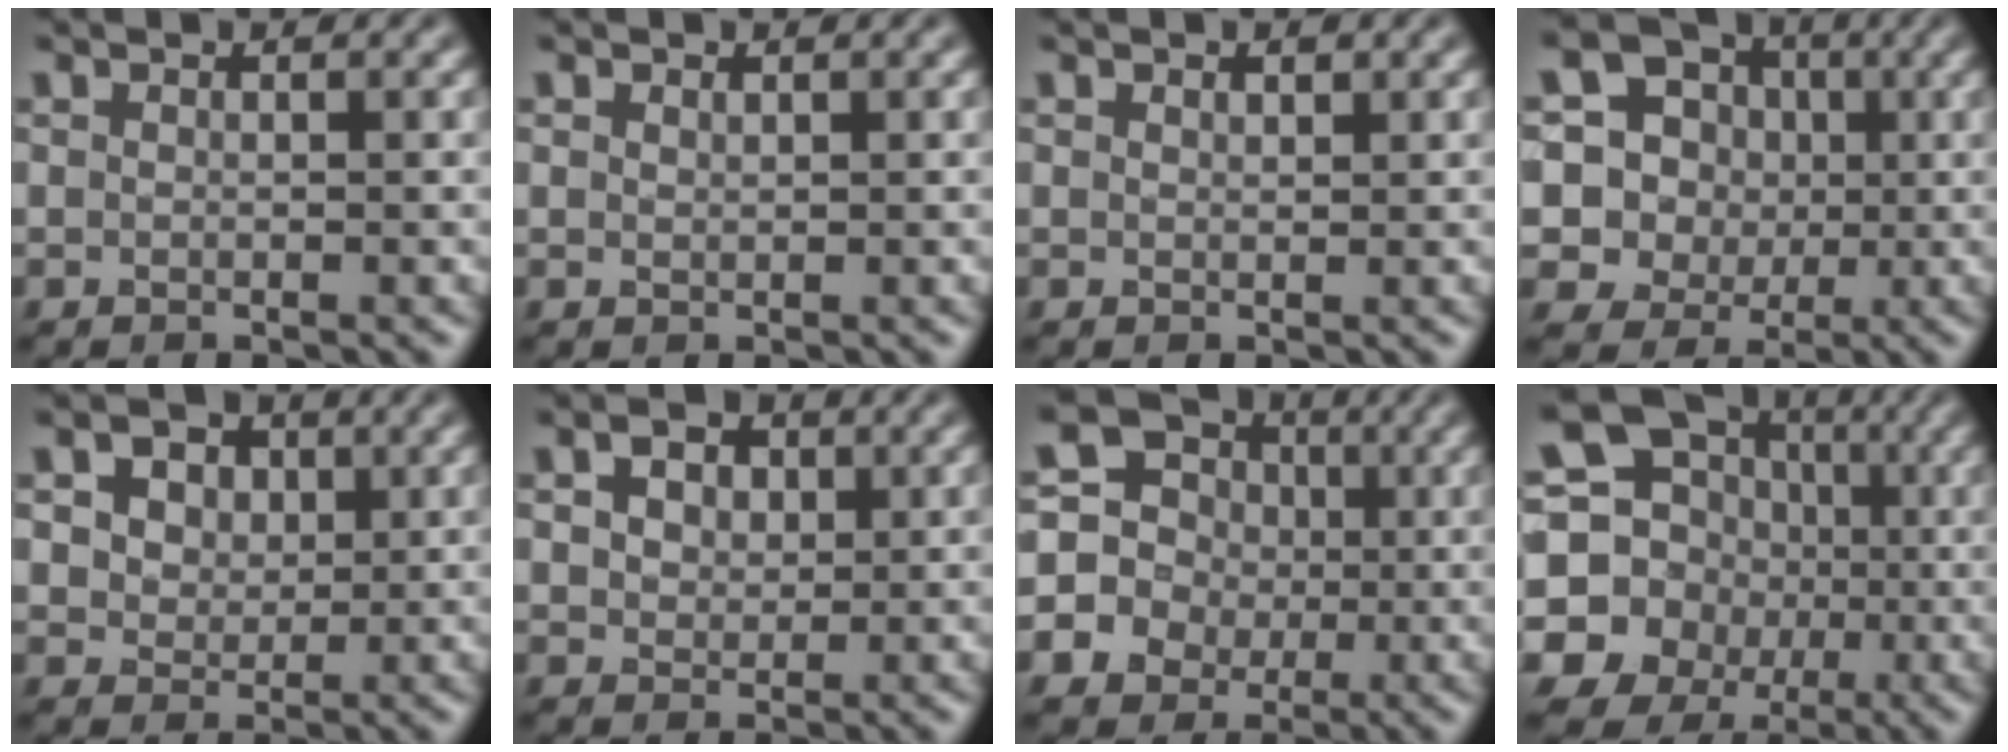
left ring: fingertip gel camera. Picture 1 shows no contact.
{"total": 0.6, "force": [0.5, 0.3, 0.2], "torque": [-0.004, -0.002, 0.010]}
{"total": 0.9, "force": [0.6, 0.4, 0.5], "torque": [-0.010, -0.002, 0.011]}
{"total": 15.5, "force": [3.4, 14.2, 5.2], "torque": [-0.145, 0.035, 0.043]}
{"total": 6.6, "force": [3.1, 4.8, 3.3], "torque": [-0.066, 0.017, 0.037]}
{"total": 4.2, "force": [1.7, 2.9, 2.4], "torque": [-0.051, 0.012, 0.016]}
{"total": 13.0, "force": [-0.4, 12.3, 4.2], "torque": [-0.109, 0.006, -0.044]}
{"total": 16.7, "force": [-1.8, 15.8, 5.2], "torque": [-0.143, -0.002, -0.062]}